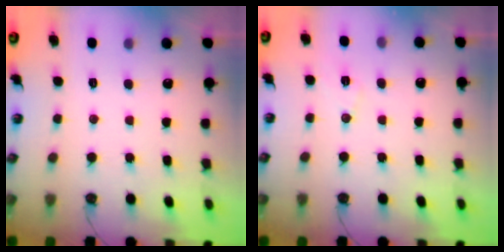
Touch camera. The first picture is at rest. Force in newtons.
{"total": 7.2, "press": 5.6, "slide": 4.6}